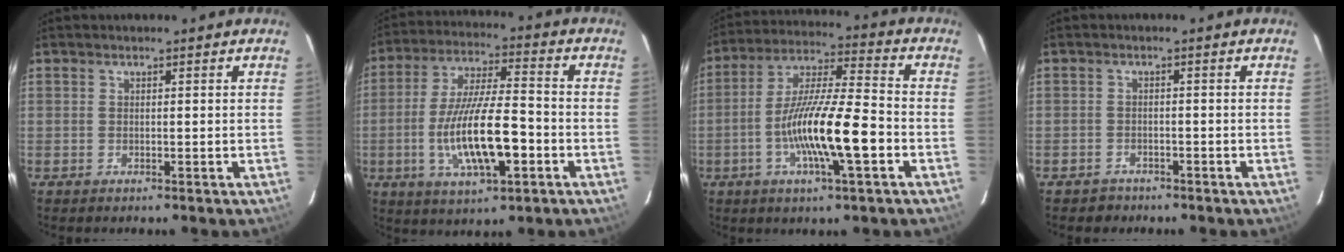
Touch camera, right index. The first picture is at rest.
{"total": 15.6, "force": [-4.5, 4.2, 14.3], "torque": [-0.282, -0.010, -0.072]}
{"total": 15.3, "force": [-4.9, 2.0, 14.4], "torque": [-0.271, -0.003, -0.093]}
{"total": 3.0, "force": [-2.2, 2.1, -0.1], "torque": [-0.010, 0.007, -0.031]}